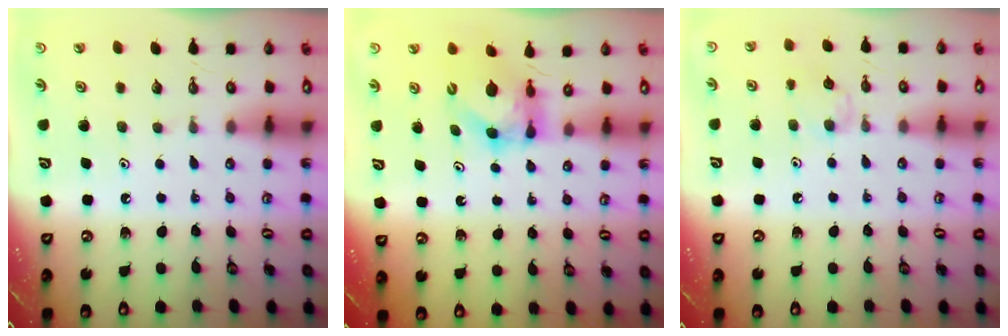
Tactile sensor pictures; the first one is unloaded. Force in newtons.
{"total": 6.0, "press": 6.0, "slide": 0.6}
{"total": 5.9, "press": 5.8, "slide": 1.0}